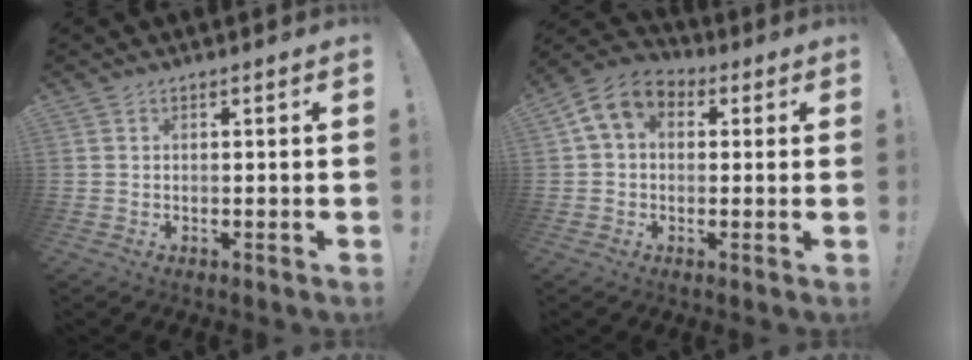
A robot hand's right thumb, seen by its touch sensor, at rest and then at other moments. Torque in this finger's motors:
{"motor_torque": [1.24, 1.83, 0.98, 0.07, 0.06]}